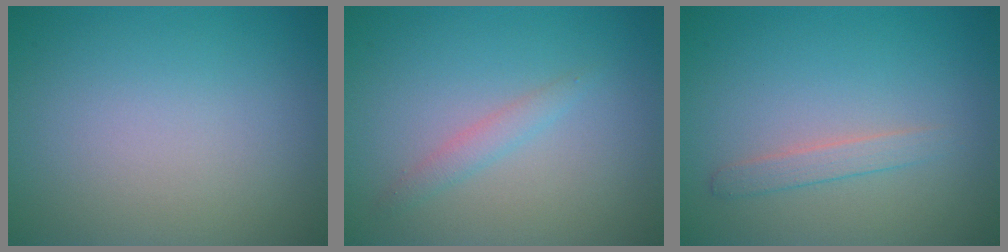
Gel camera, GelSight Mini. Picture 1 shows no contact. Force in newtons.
{"total": 1.4, "press": 1.4, "slide": 0.1}
{"total": 1.4, "press": 1.4, "slide": 0.1}